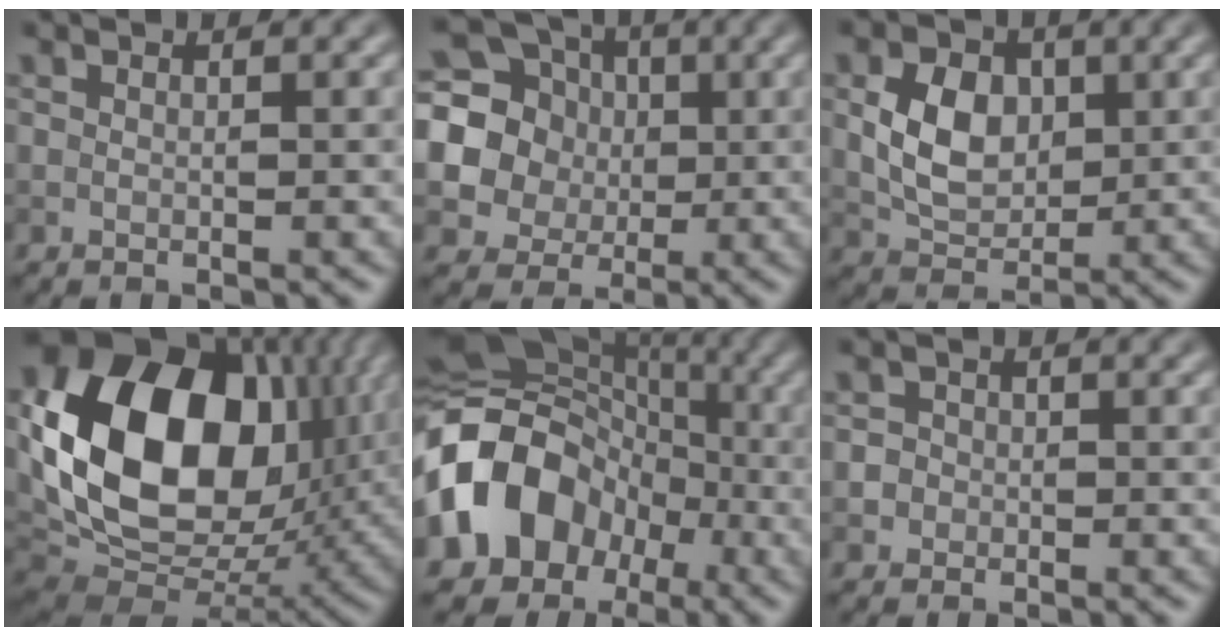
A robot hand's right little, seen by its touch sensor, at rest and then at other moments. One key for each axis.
{"total": 12.1, "fx": 1.5, "fy": 11.1, "fz": 4.4, "tx": -0.142, "ty": 0.036, "tz": 0.011}
{"total": 5.3, "fx": 0.7, "fy": 3.9, "fz": 3.6, "tx": -0.073, "ty": -0.001, "tz": 0.013}
{"total": 16.3, "fx": 3.1, "fy": 11.4, "fz": 11.2, "tx": -0.219, "ty": -0.009, "tz": 0.056}
{"total": 12.6, "fx": -3.7, "fy": 10.1, "fz": 6.6, "tx": -0.126, "ty": -0.001, "tz": -0.081}
{"total": 2.1, "fx": 0.2, "fy": 1.9, "fz": 0.8, "tx": 0.006, "ty": 0.012, "tz": -0.011}